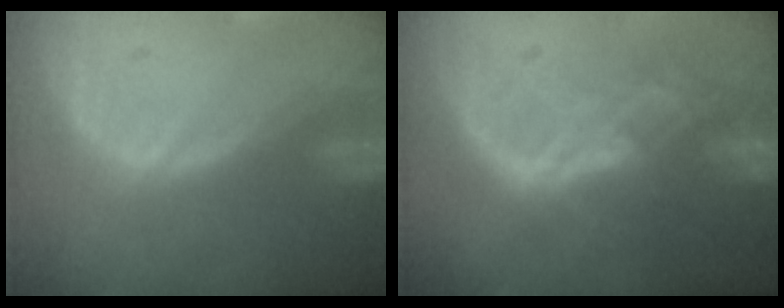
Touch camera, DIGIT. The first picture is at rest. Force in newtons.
{"total": 8.9, "press": 7.7, "slide": 4.5}